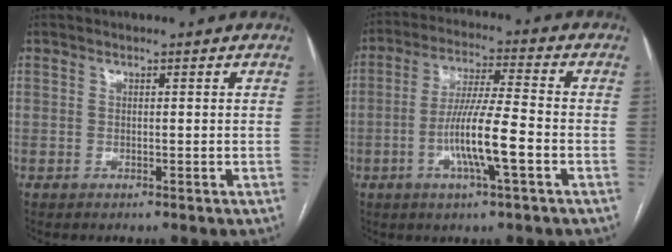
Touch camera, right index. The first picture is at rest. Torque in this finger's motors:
{"motor_torque": [1.06, -0.70, 0.67, 0.17]}